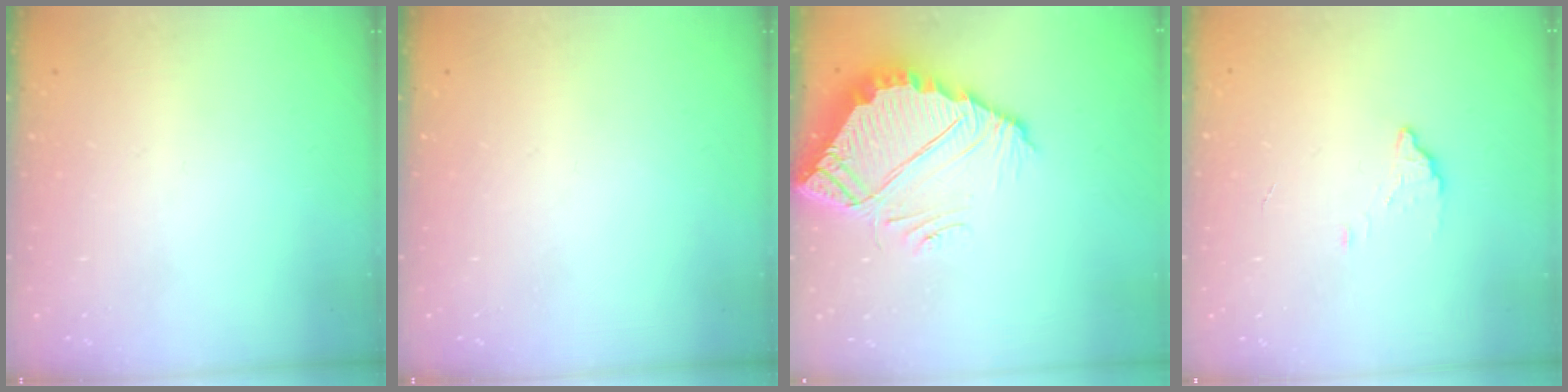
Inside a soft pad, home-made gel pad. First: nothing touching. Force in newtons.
{"total": 0.0}
{"total": 7.9, "press": 7.9, "slide": 0.4}
{"total": 2.1, "press": 2.1, "slide": 0.1}